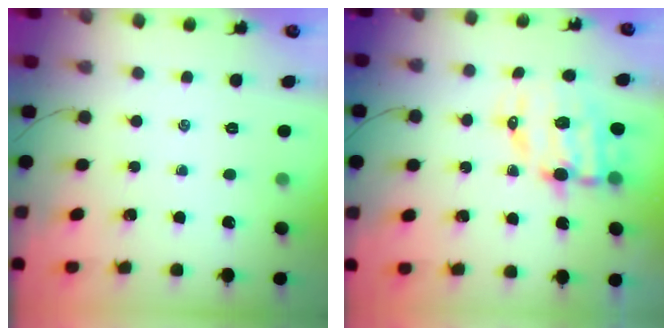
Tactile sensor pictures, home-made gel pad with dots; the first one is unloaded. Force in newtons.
{"total": 10.5, "press": 10.2, "slide": 2.4}